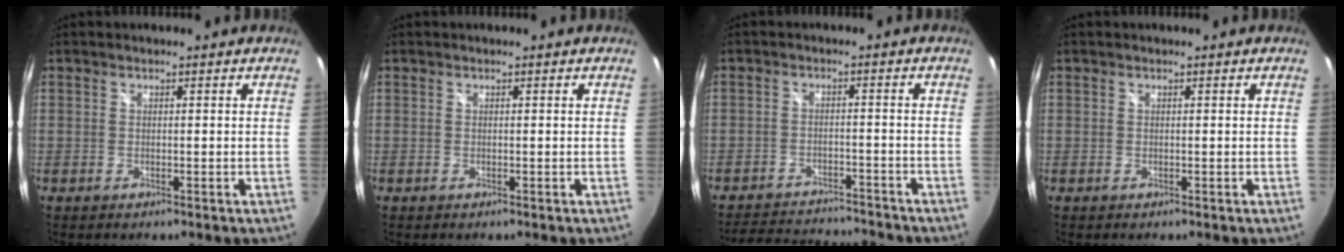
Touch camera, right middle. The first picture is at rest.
{"total": 0.0}
{"total": 12.1, "force": [-11.4, 2.3, 3.6], "torque": [-0.090, 0.010, -0.162]}
{"total": 0.0}